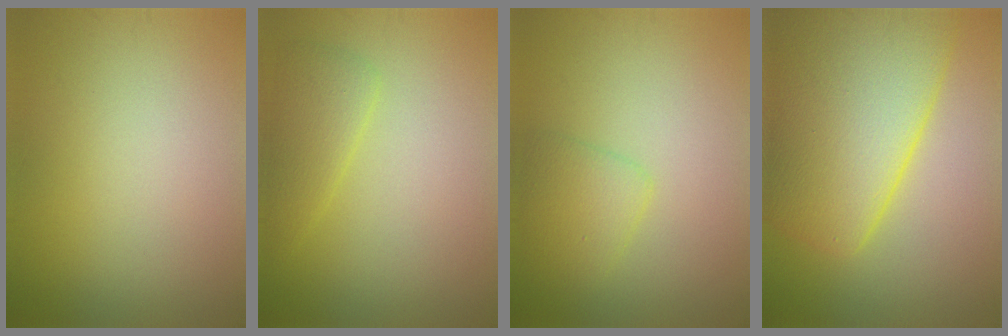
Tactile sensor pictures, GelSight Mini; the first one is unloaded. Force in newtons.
{"total": 2.4, "press": 2.4, "slide": 0.2}
{"total": 2.5, "press": 2.4, "slide": 0.2}
{"total": 11.6, "press": 11.6, "slide": 0.4}